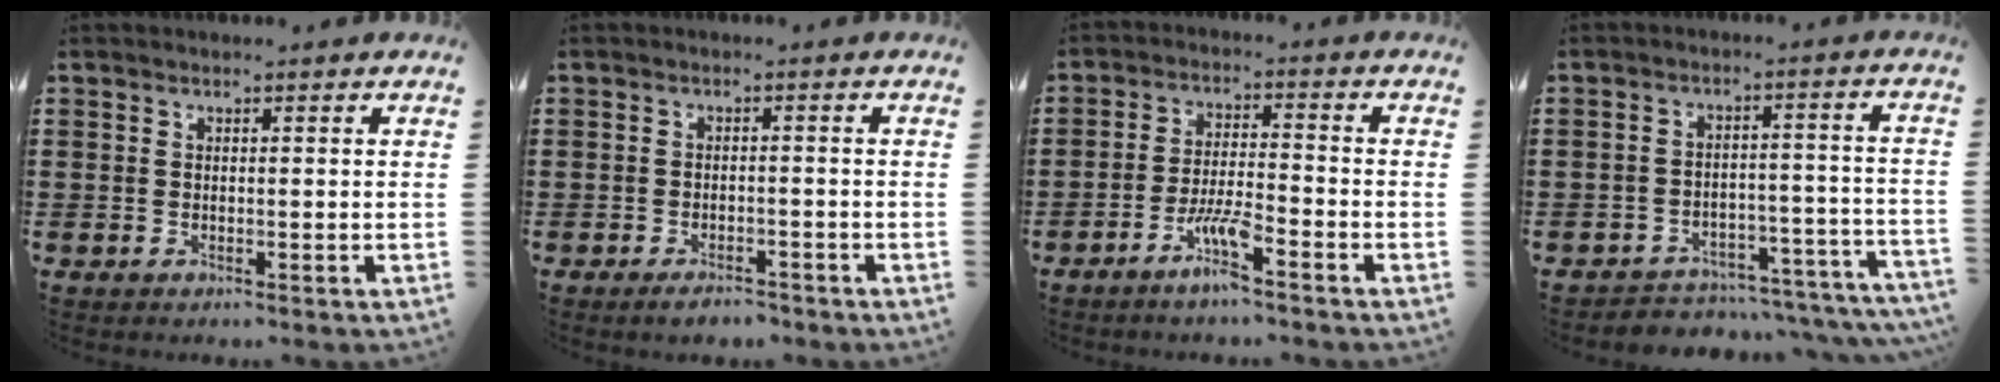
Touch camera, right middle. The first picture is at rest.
{"total": 2.1, "force": [-1.9, 0.4, 0.8], "torque": [-0.016, 0.000, -0.035]}
{"total": 5.5, "force": [-3.7, 0.6, 4.0], "torque": [-0.086, -0.004, -0.070]}
{"total": 4.1, "force": [-4.0, 0.8, 0.4], "torque": [-0.013, 0.007, -0.085]}